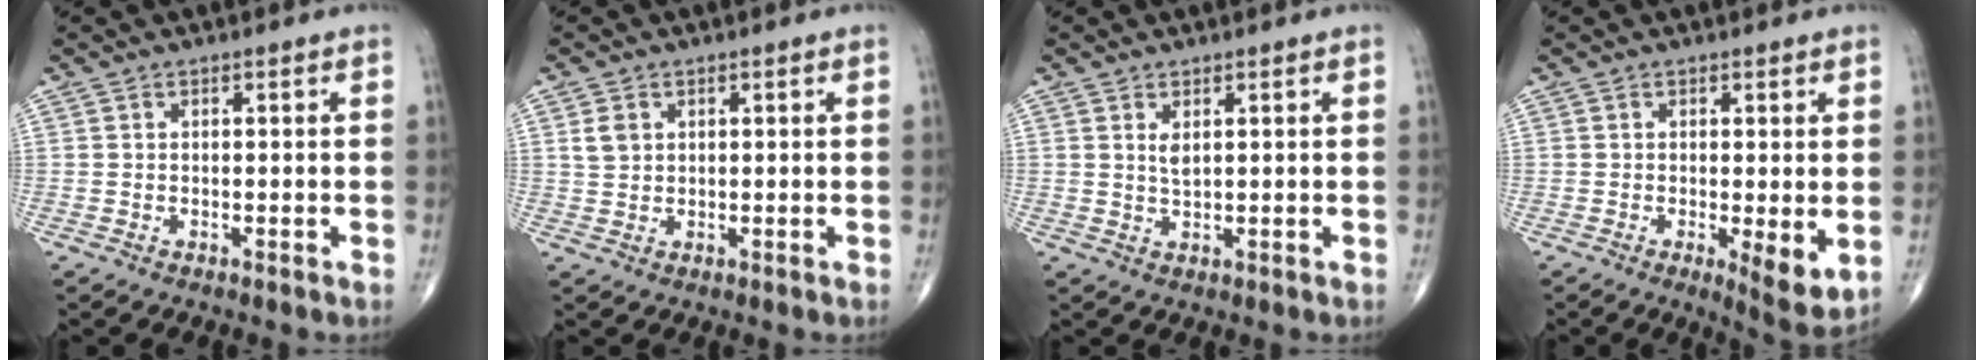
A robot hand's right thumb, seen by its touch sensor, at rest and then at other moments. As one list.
[{"total": 2.9, "force": [1.0, 2.2, 1.5], "torque": [-0.022, 0.000, 0.023]}, {"total": 2.1, "force": [0.8, 0.9, 1.7], "torque": [-0.029, -0.008, 0.019]}, {"total": 6.3, "force": [-0.9, 1.7, 6.0], "torque": [-0.091, -0.021, -0.015]}]